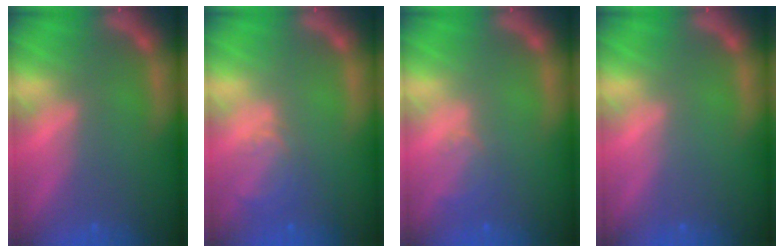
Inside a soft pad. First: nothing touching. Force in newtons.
{"total": 2.9}
{"total": 2.0}
{"total": 0.0}